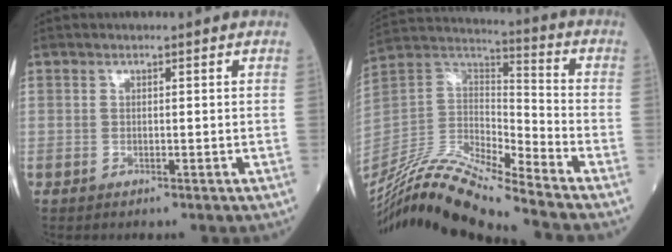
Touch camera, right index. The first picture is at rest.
{"total": 16.9, "force": [-14.9, -0.4, 7.9], "torque": [-0.156, 0.019, -0.282]}